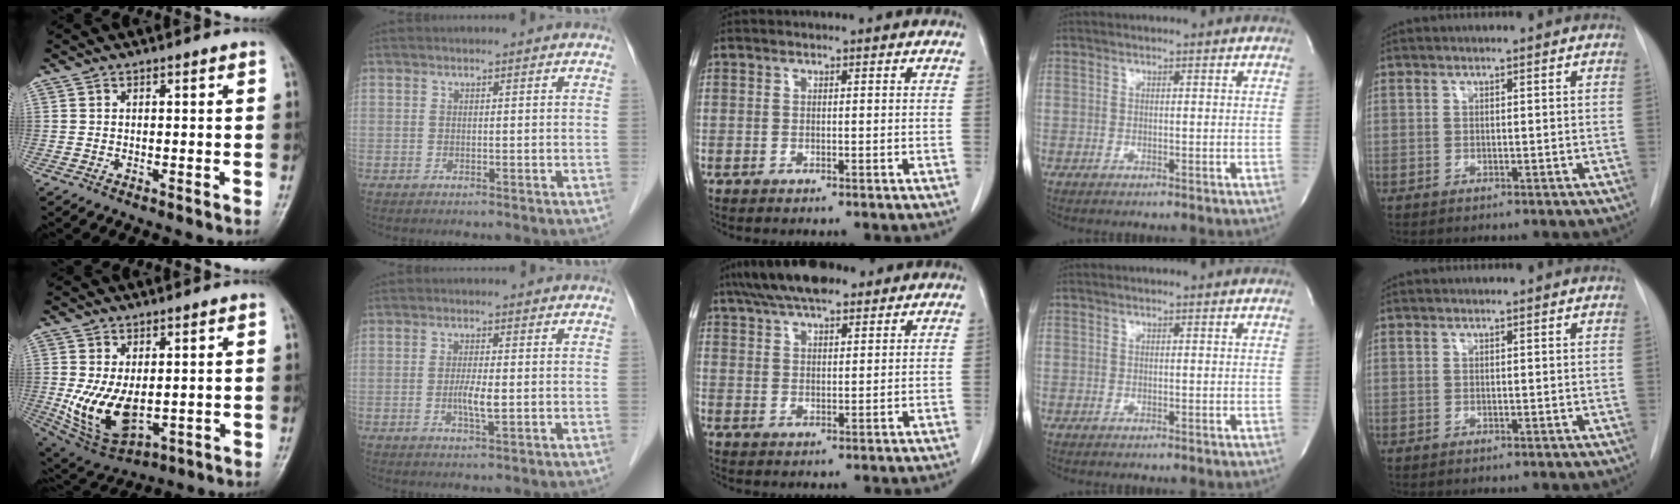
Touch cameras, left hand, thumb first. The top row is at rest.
{"thumb": {"total": 11.2, "force": [-0.5, 6.5, 9.1], "torque": [-0.160, -0.020, 0.015]}, "index": {"total": 3.1, "force": [-1.3, 0.3, 2.9], "torque": [-0.058, -0.011, -0.022]}, "middle": {"total": 10.7, "force": [8.3, 2.9, 6.1], "torque": [-0.106, 0.028, 0.143]}}